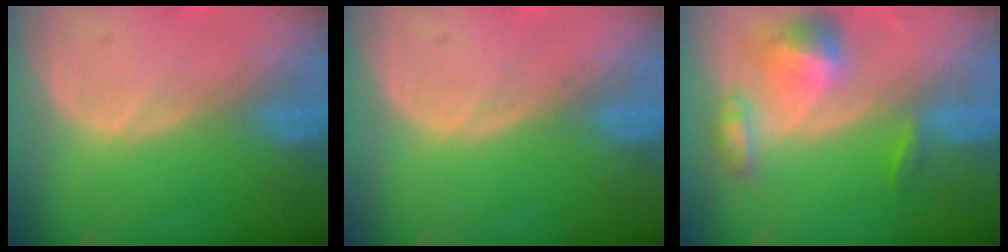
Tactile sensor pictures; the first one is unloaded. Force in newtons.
{"total": 0.5, "press": 0.1, "slide": 0.5}
{"total": 6.5, "press": 6.0, "slide": 2.4}